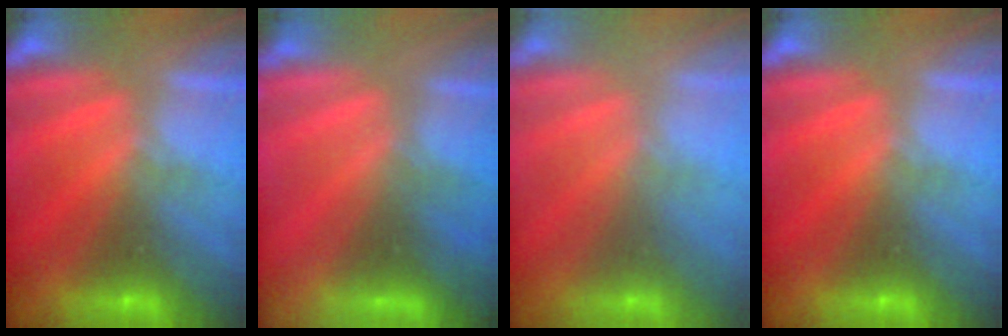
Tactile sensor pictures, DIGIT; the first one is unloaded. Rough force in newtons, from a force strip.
{"total": 4.8}
{"total": 2.8}
{"total": 0.0}